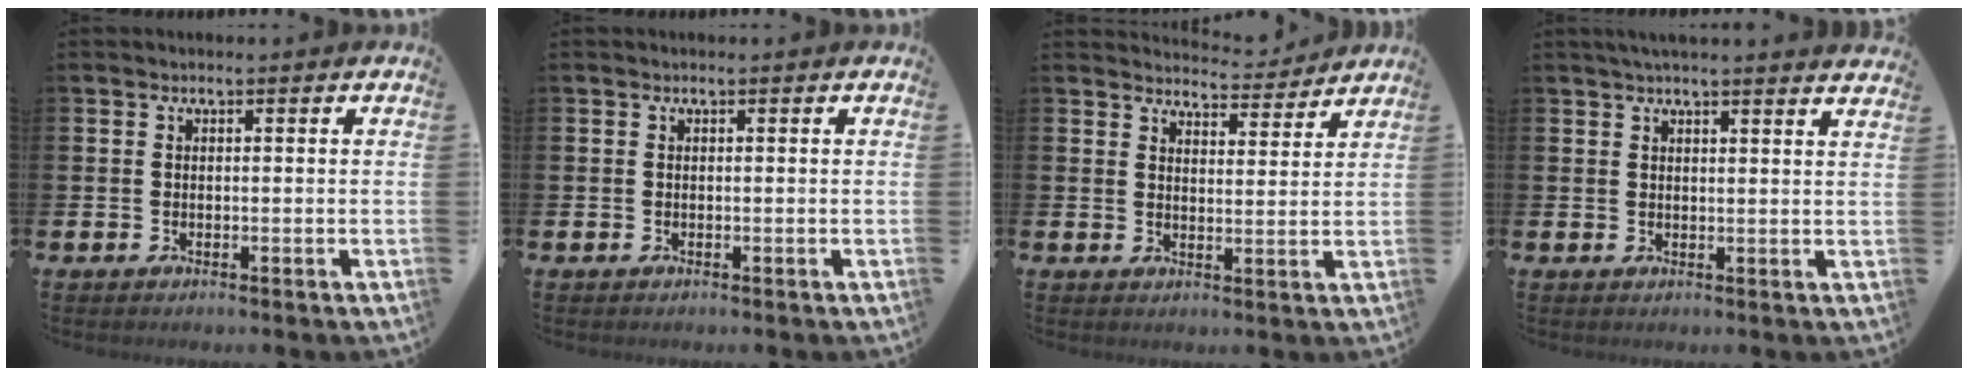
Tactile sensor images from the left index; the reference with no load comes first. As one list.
[{"total": 0.0}, {"total": 4.4, "force": [4.4, 0.3, 0.1], "torque": [0.000, -0.035, 0.075]}, {"total": 2.8, "force": [2.7, -0.5, 0.4], "torque": [-0.005, -0.014, 0.048]}]